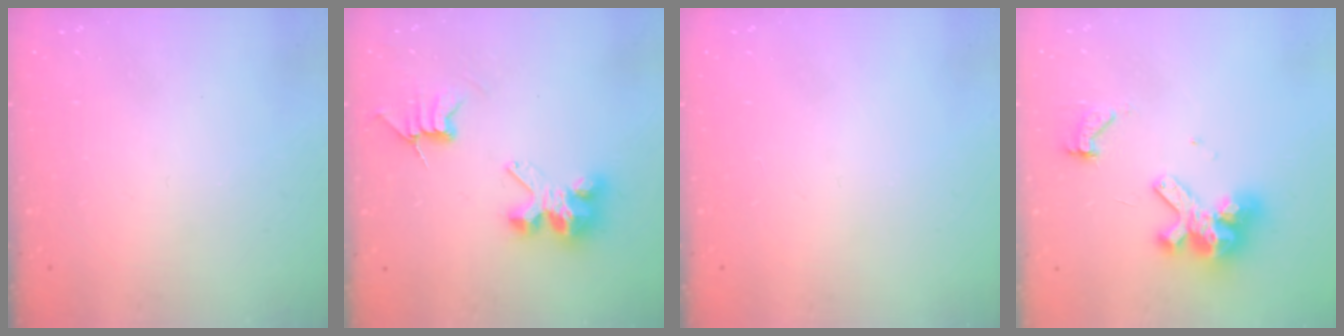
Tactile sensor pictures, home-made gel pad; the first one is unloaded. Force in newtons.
{"total": 8.3, "press": 8.3, "slide": 0.5}
{"total": 0.0}
{"total": 11.4, "press": 11.4, "slide": 1.4}